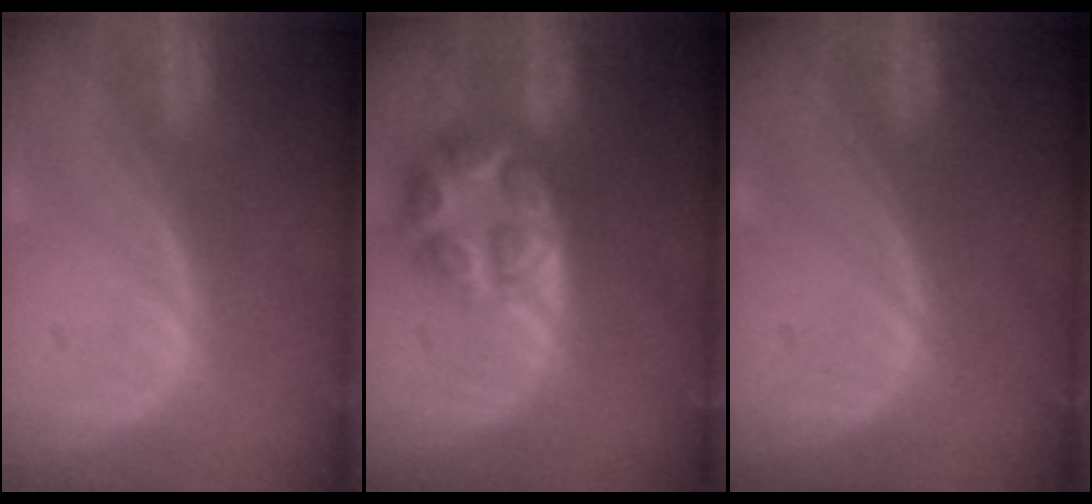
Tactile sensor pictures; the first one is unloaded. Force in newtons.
{"total": 8.0, "press": 7.0, "slide": 3.9}
{"total": 0.0}